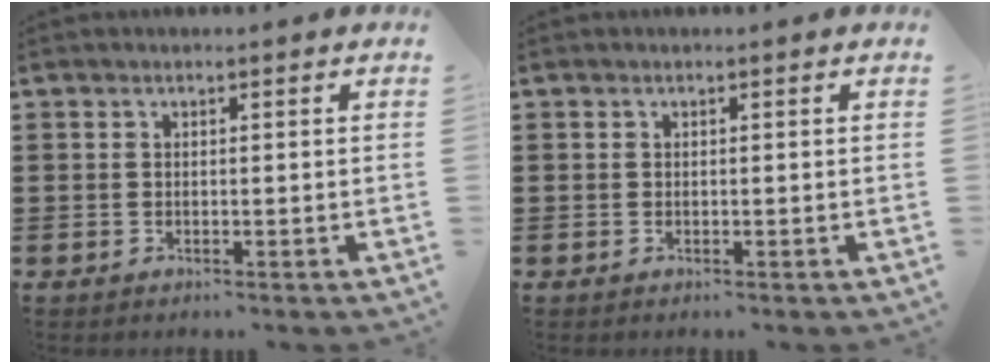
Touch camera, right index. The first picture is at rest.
{"total": 0.0}